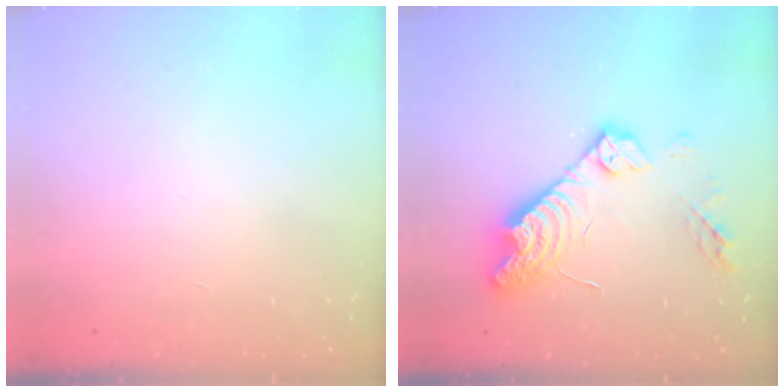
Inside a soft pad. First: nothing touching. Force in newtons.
{"total": 15.9, "press": 15.8, "slide": 1.1}